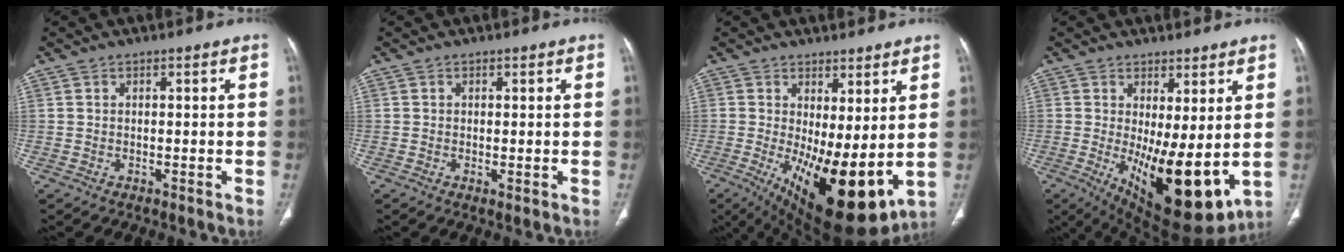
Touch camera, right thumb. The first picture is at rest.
{"total": 0.8, "force": [0.0, 0.3, 0.8], "torque": [-0.015, -0.004, 0.003]}
{"total": 17.1, "force": [-0.7, 6.4, 15.9], "torque": [-0.258, -0.035, 0.014]}
{"total": 15.8, "force": [-0.8, 5.7, 14.8], "torque": [-0.225, -0.037, 0.013]}